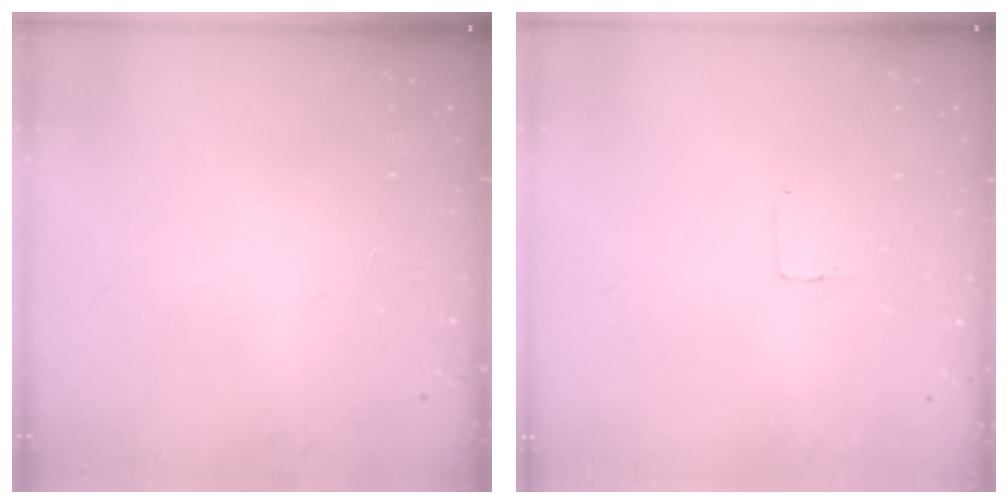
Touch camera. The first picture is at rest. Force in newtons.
{"total": 1.7, "press": 1.7, "slide": 0.1}